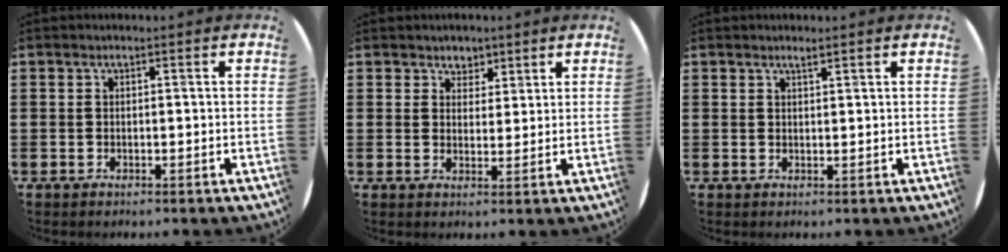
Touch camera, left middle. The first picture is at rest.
{"total": 2.8, "force": [2.3, 1.7, -0.1], "torque": [0.003, 0.002, 0.042]}
{"total": 1.1, "force": [1.0, 0.0, 0.4], "torque": [-0.007, -0.001, 0.019]}